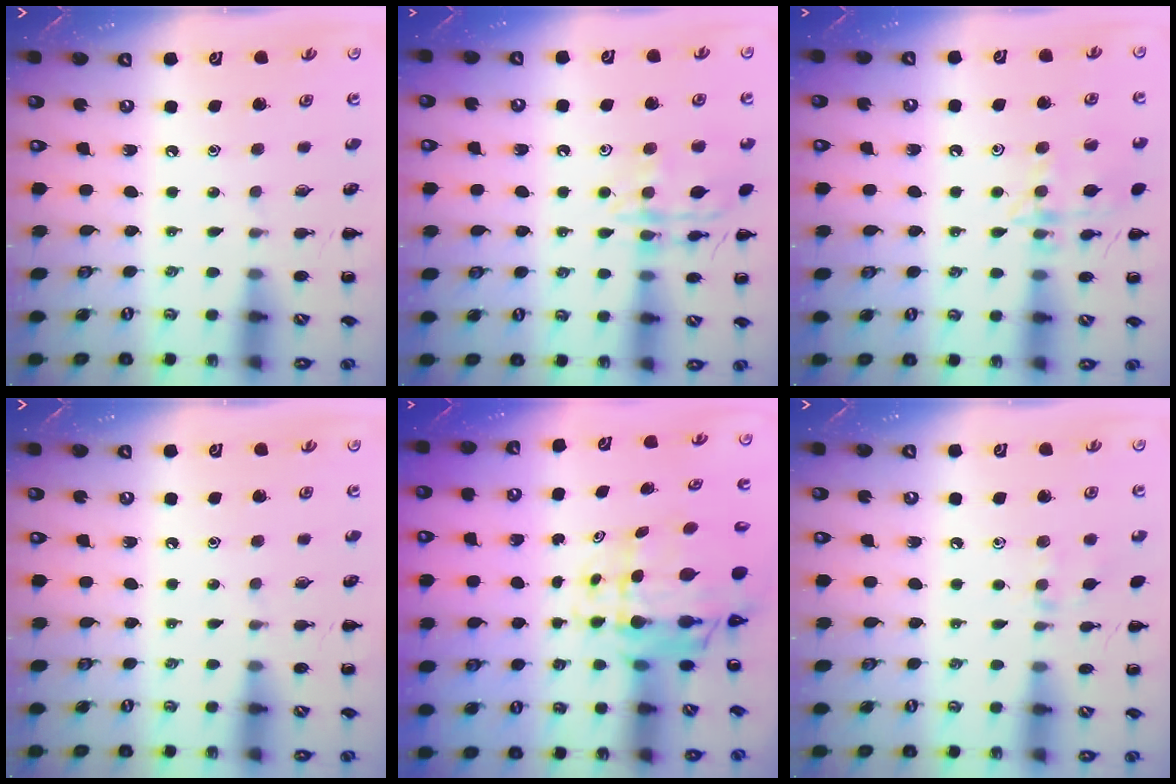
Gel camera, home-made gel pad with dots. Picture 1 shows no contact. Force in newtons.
{"total": 13.4, "press": 13.4, "slide": 0.8}
{"total": 13.8, "press": 13.7, "slide": 0.9}
{"total": 0.0}
{"total": 8.3, "press": 7.8, "slide": 2.7}
{"total": 6.3, "press": 6.1, "slide": 1.8}